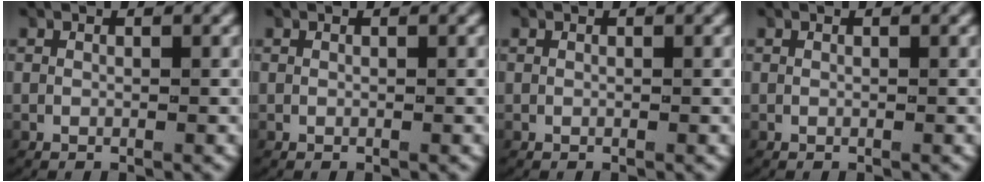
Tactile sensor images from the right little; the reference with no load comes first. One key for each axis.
{"total": 0.0}
{"total": 0.0}
{"total": 0.0}